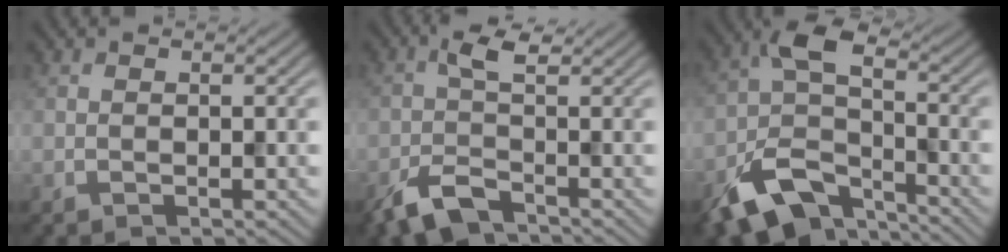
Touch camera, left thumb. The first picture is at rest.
{"total": 4.9, "force": [-2.8, 2.0, 3.5], "torque": [-0.074, 0.001, -0.065]}
{"total": 11.6, "force": [-7.1, 5.6, 7.2], "torque": [-0.138, -0.013, -0.142]}